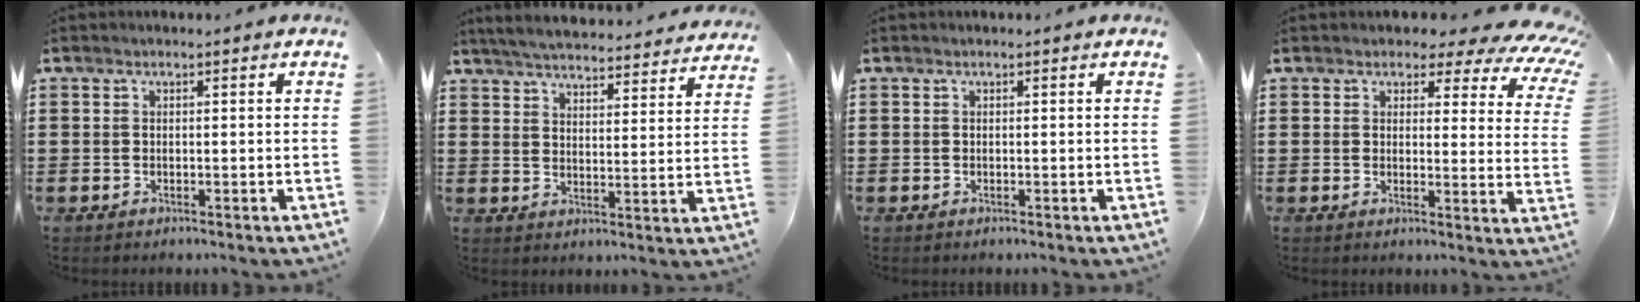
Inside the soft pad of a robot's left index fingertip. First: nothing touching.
{"total": 5.0, "force": [5.0, -0.3, 0.9], "torque": [-0.041, -0.035, 0.085]}
{"total": 0.0}
{"total": 3.7, "force": [2.8, 1.6, 1.8], "torque": [-0.038, -0.019, 0.042]}